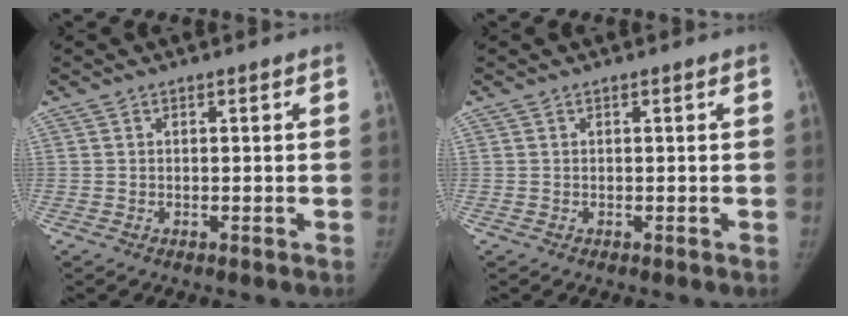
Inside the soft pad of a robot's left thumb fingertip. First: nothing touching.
{"total": 0.0}